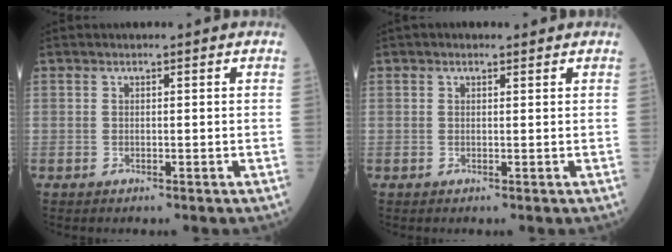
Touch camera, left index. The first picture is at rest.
{"total": 0.9, "force": [0.7, 0.5, 0.3], "torque": [-0.012, 0.005, 0.008]}